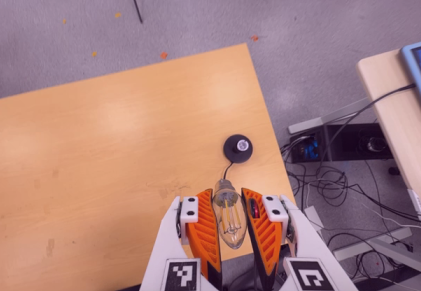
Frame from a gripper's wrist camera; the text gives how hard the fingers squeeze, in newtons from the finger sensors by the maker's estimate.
{"total": 20.9, "left": 22.4, "right": 19.4}